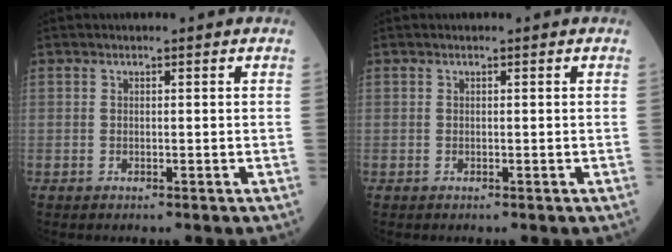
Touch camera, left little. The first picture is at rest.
{"total": 0.0}